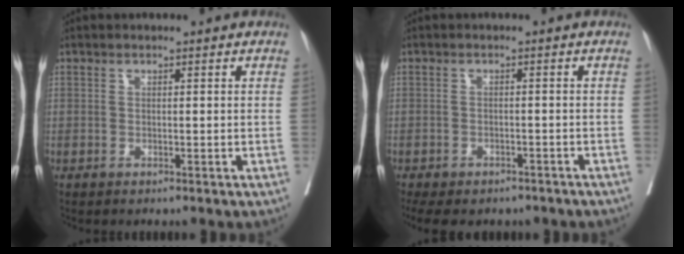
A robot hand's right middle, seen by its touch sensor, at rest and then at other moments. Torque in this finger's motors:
{"motor_torque": [1.07, -1.07, 0.36, 0.11]}